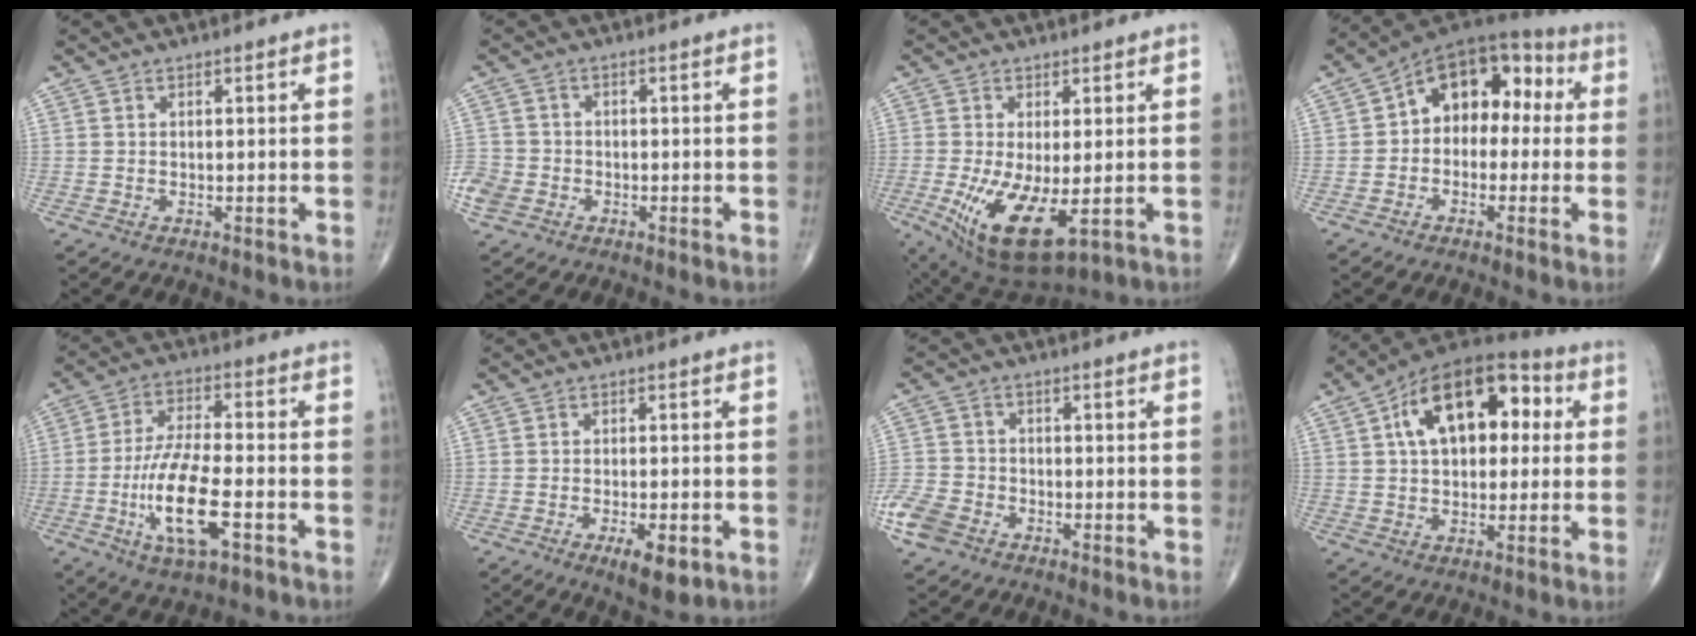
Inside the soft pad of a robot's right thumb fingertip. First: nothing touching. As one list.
[{"total": 5.0, "force": [-2.0, 4.2, 1.9], "torque": [-0.037, 0.014, -0.039]}, {"total": 12.9, "force": [-3.0, 5.3, 11.4], "torque": [-0.214, -0.027, -0.031]}, {"total": 13.5, "force": [1.3, 9.2, 9.7], "torque": [-0.090, 0.049, 0.000]}, {"total": 13.6, "force": [-4.6, 4.6, 12.0], "torque": [-0.229, 0.016, -0.082]}, {"total": 6.1, "force": [-2.7, 2.2, 5.0], "torque": [-0.074, 0.000, -0.035]}, {"total": 6.7, "force": [-3.8, 4.7, 2.9], "torque": [-0.063, 0.015, -0.079]}, {"total": 18.5, "force": [4.3, 10.7, 14.4], "torque": [-0.189, 0.029, 0.056]}]